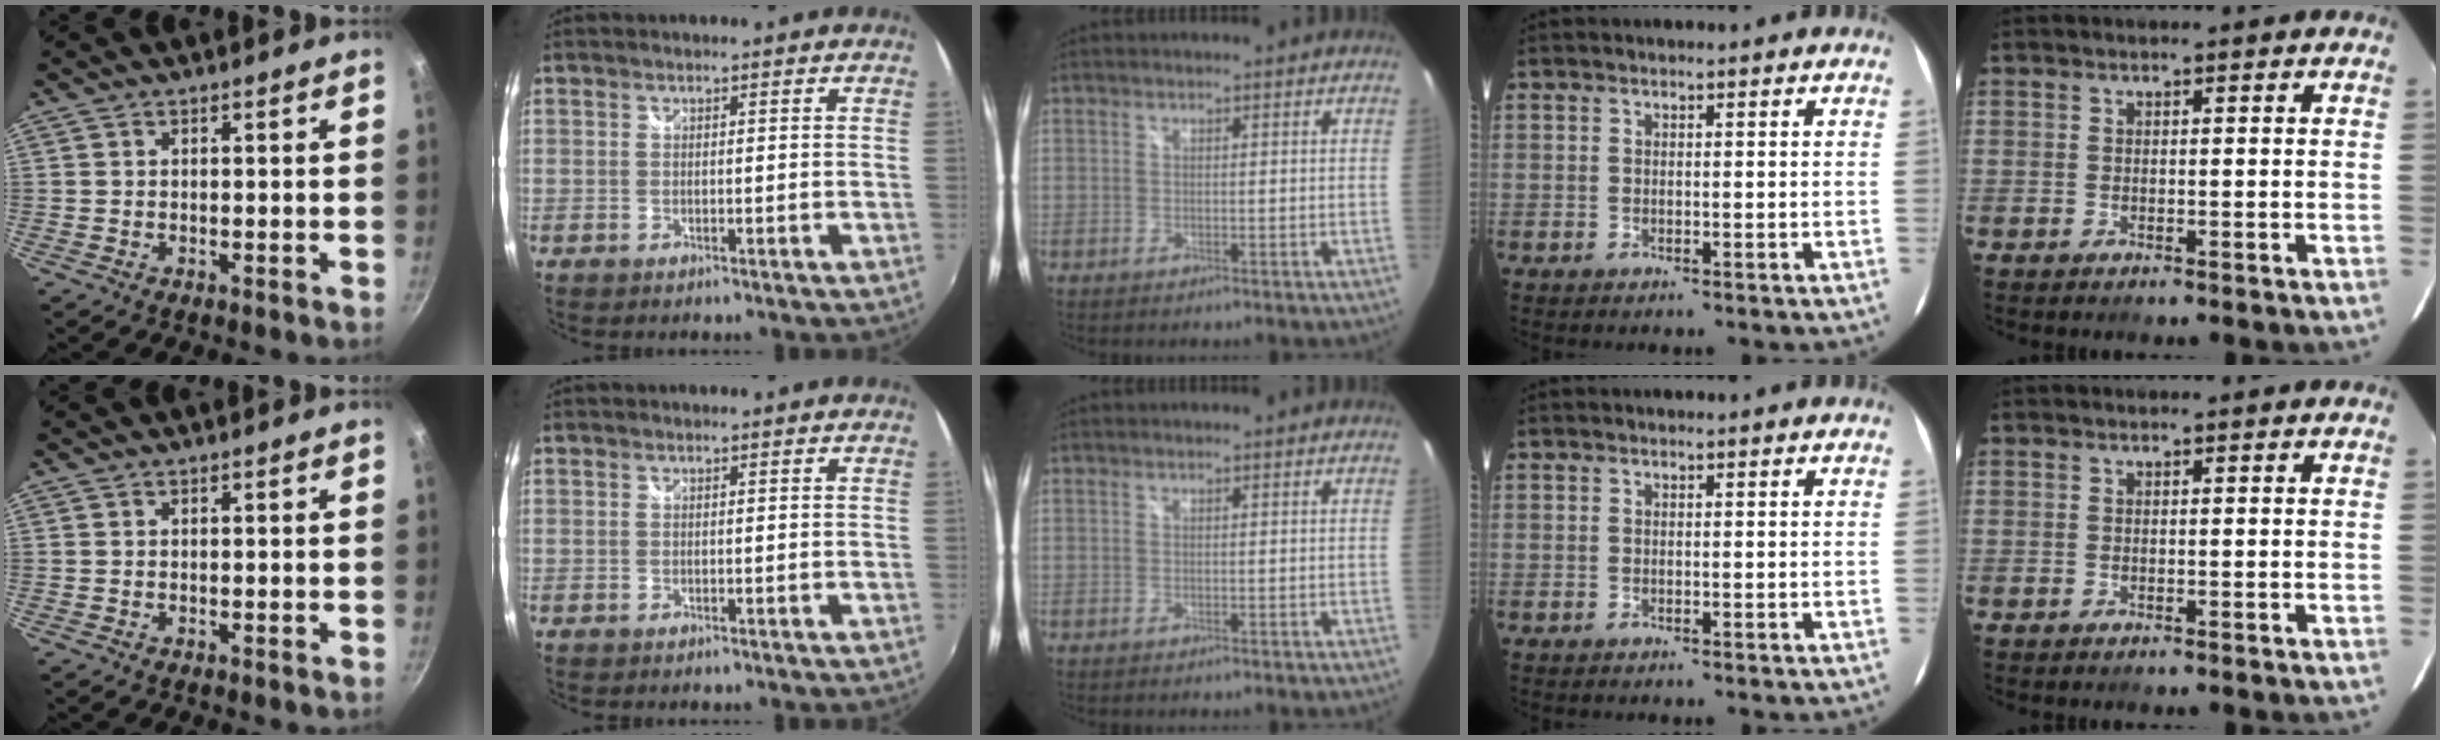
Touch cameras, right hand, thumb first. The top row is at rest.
{}